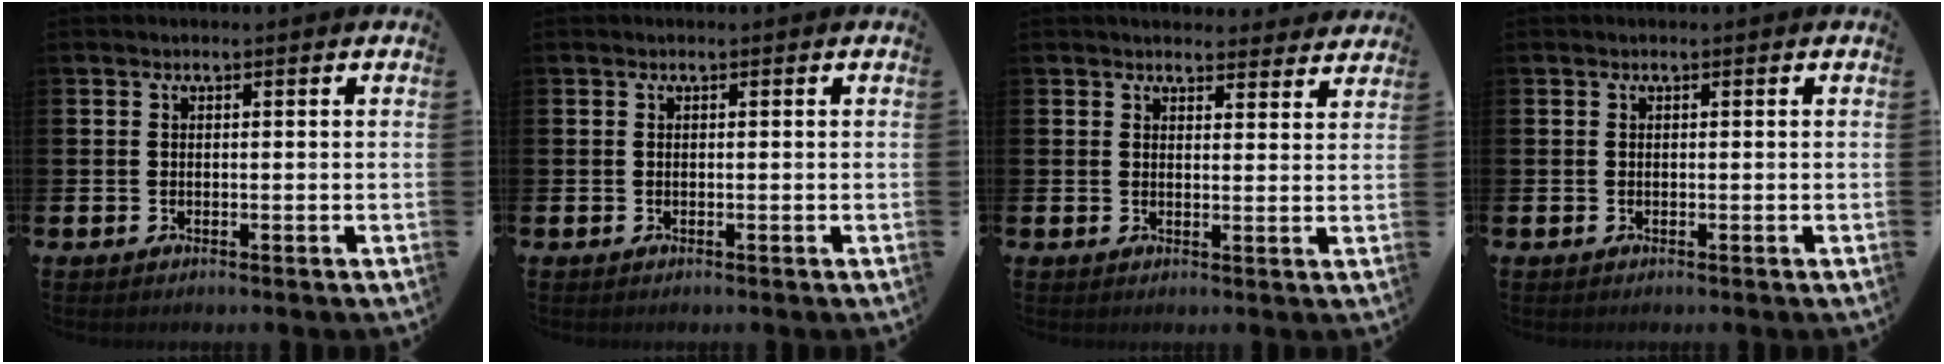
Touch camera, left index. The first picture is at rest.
{"total": 0.0}
{"total": 3.5, "force": [3.4, 0.8, 0.1], "torque": [0.003, -0.020, 0.060]}
{"total": 0.0}